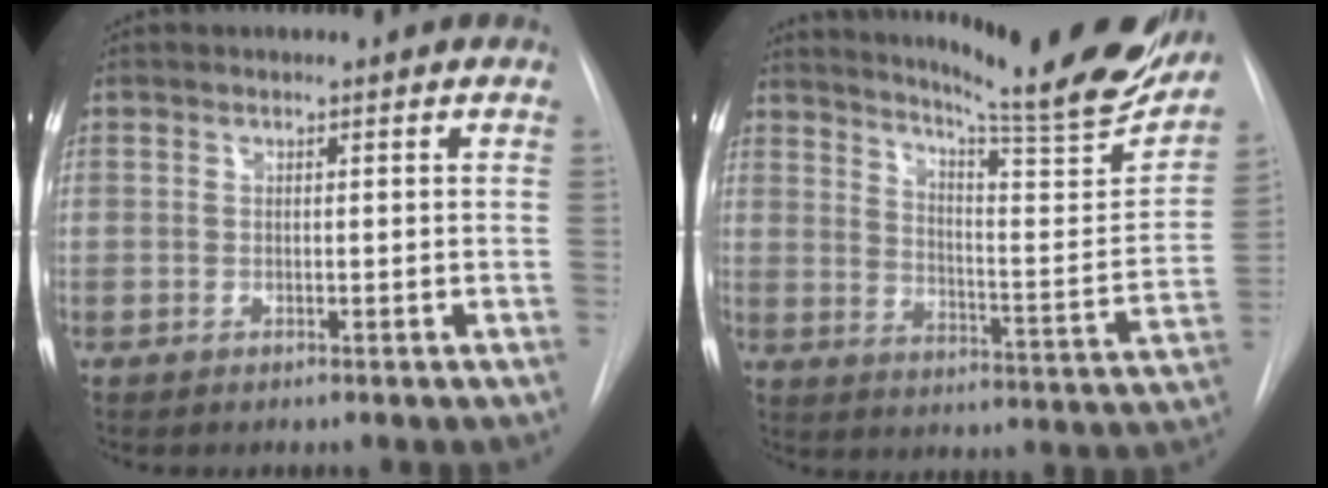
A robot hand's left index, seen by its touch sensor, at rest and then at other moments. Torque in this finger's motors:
{"motor_torque": [-0.05, -0.83, -0.73, 0.03]}